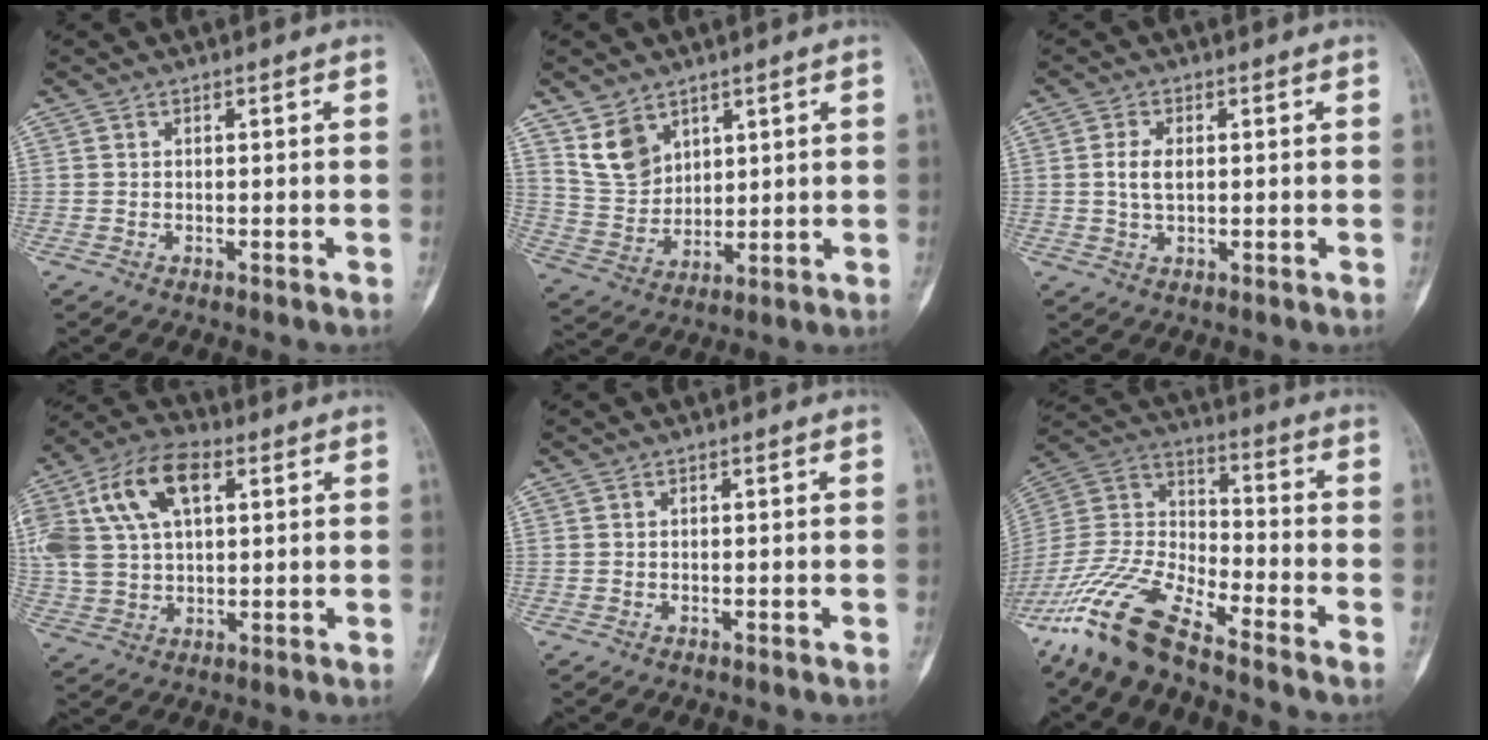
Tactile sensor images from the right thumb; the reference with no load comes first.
{"total": 8.3, "force": [5.0, 5.7, 3.4], "torque": [-0.048, -0.028, 0.112]}
{"total": 3.6, "force": [0.4, 2.0, 2.9], "torque": [-0.062, 0.000, 0.008]}
{"total": 17.4, "force": [5.6, 10.4, 12.8], "torque": [-0.265, 0.018, 0.100]}
{"total": 0.0}
{"total": 15.6, "force": [-12.2, 3.5, 9.1], "torque": [-0.193, 0.054, -0.244]}